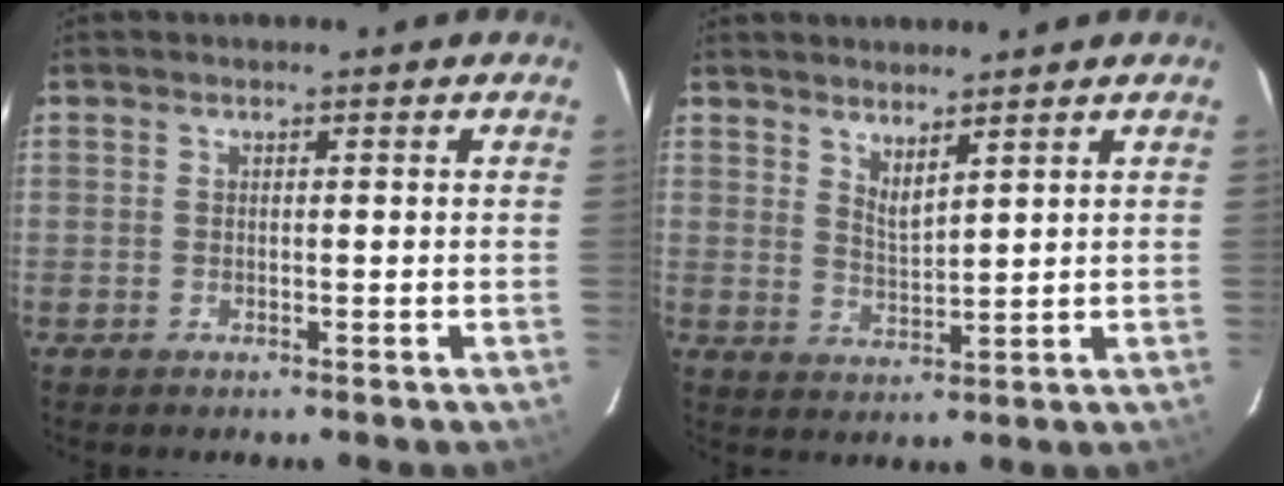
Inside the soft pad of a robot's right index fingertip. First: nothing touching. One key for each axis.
{"total": 3.7, "fx": 3.0, "fy": 0.5, "fz": 2.0, "tx": -0.036, "ty": -0.006, "tz": 0.051}